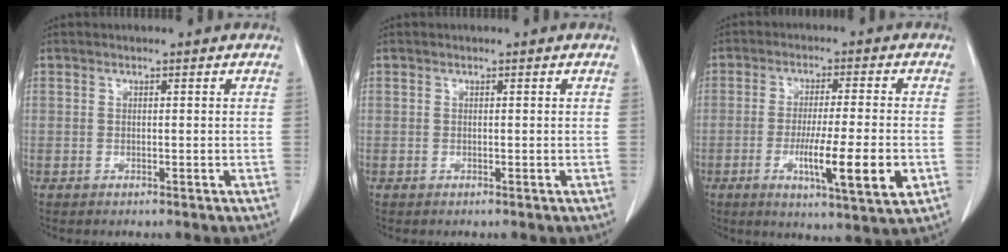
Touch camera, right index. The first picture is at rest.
{"total": 0.0}
{"total": 11.4, "force": [-3.1, 0.5, 10.9], "torque": [-0.176, -0.026, -0.051]}